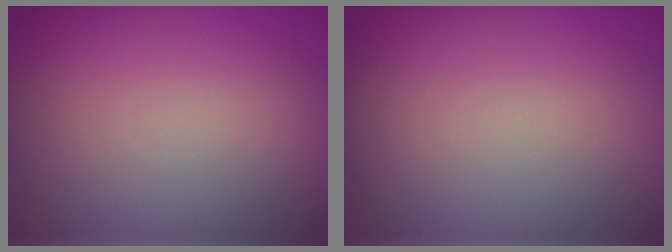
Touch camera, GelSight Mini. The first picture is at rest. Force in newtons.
{"total": 0.0}